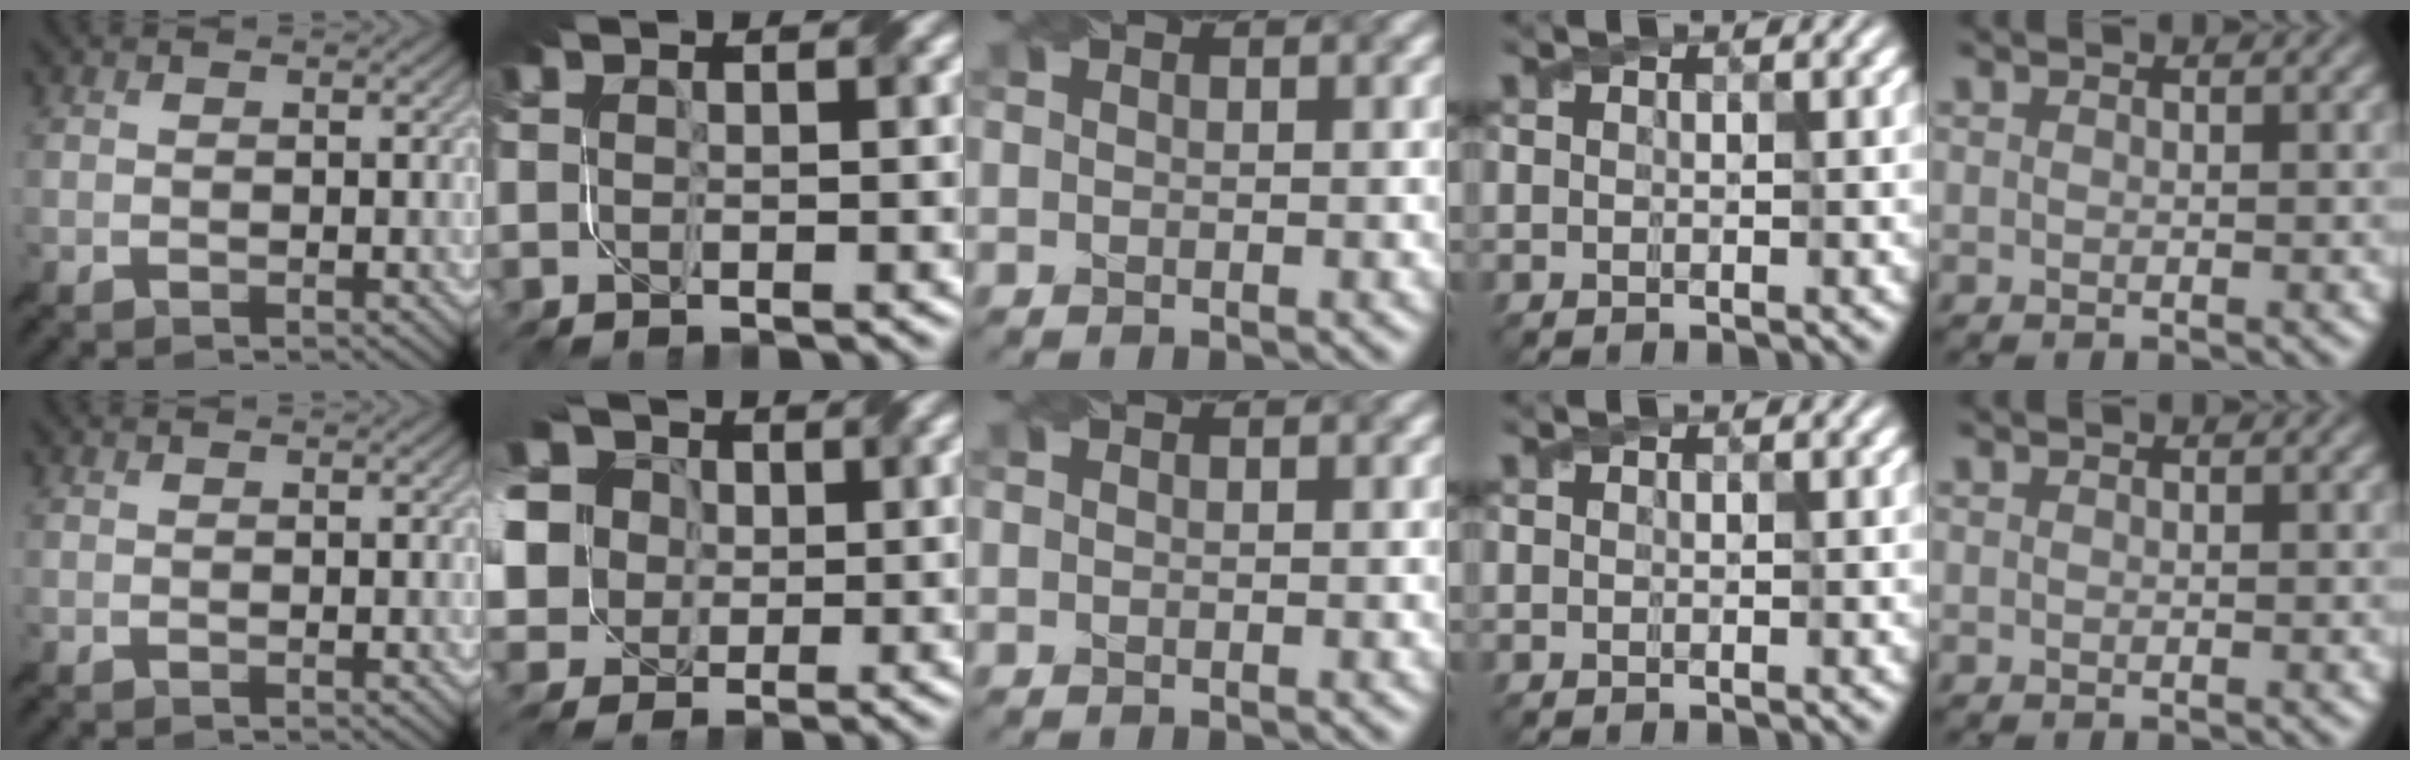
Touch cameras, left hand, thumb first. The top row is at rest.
{"index": {"total": 12.8, "force": [3.1, 10.2, 7.1], "torque": [-0.175, 0.027, 0.015]}}